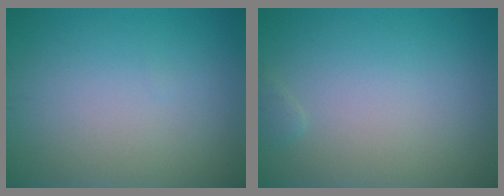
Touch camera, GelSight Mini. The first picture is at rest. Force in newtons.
{"total": 0.6, "press": 0.6, "slide": 0.1}